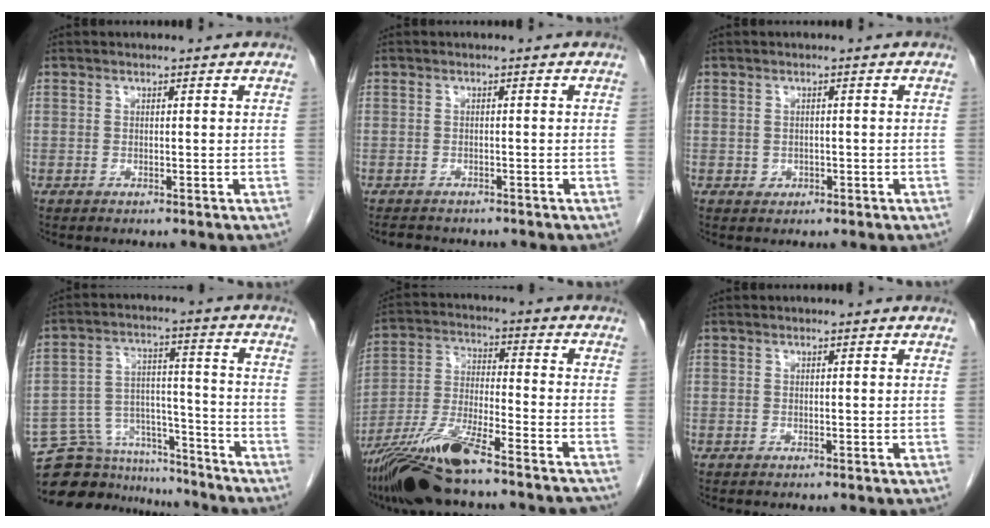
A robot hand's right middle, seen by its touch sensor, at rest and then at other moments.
{"total": 3.8, "force": [-3.3, 1.6, 1.1], "torque": [-0.021, -0.004, -0.043]}
{"total": 1.1, "force": [-0.3, 1.0, 0.4], "torque": [-0.009, 0.003, 0.001]}
{"total": 13.7, "force": [-12.8, 4.6, 1.4], "torque": [-0.026, 0.052, -0.206]}
{"total": 16.7, "force": [-13.3, 1.6, 9.9], "torque": [-0.192, -0.018, -0.238]}
{"total": 0.0}